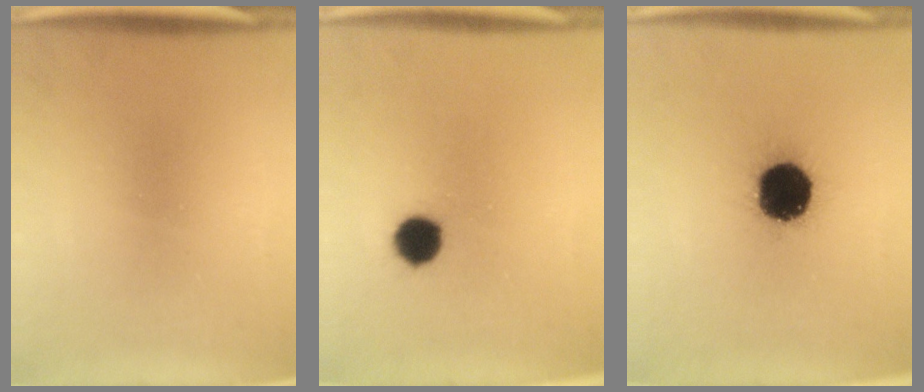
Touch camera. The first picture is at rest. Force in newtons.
{"total": 5.3}
{"total": 18.7}